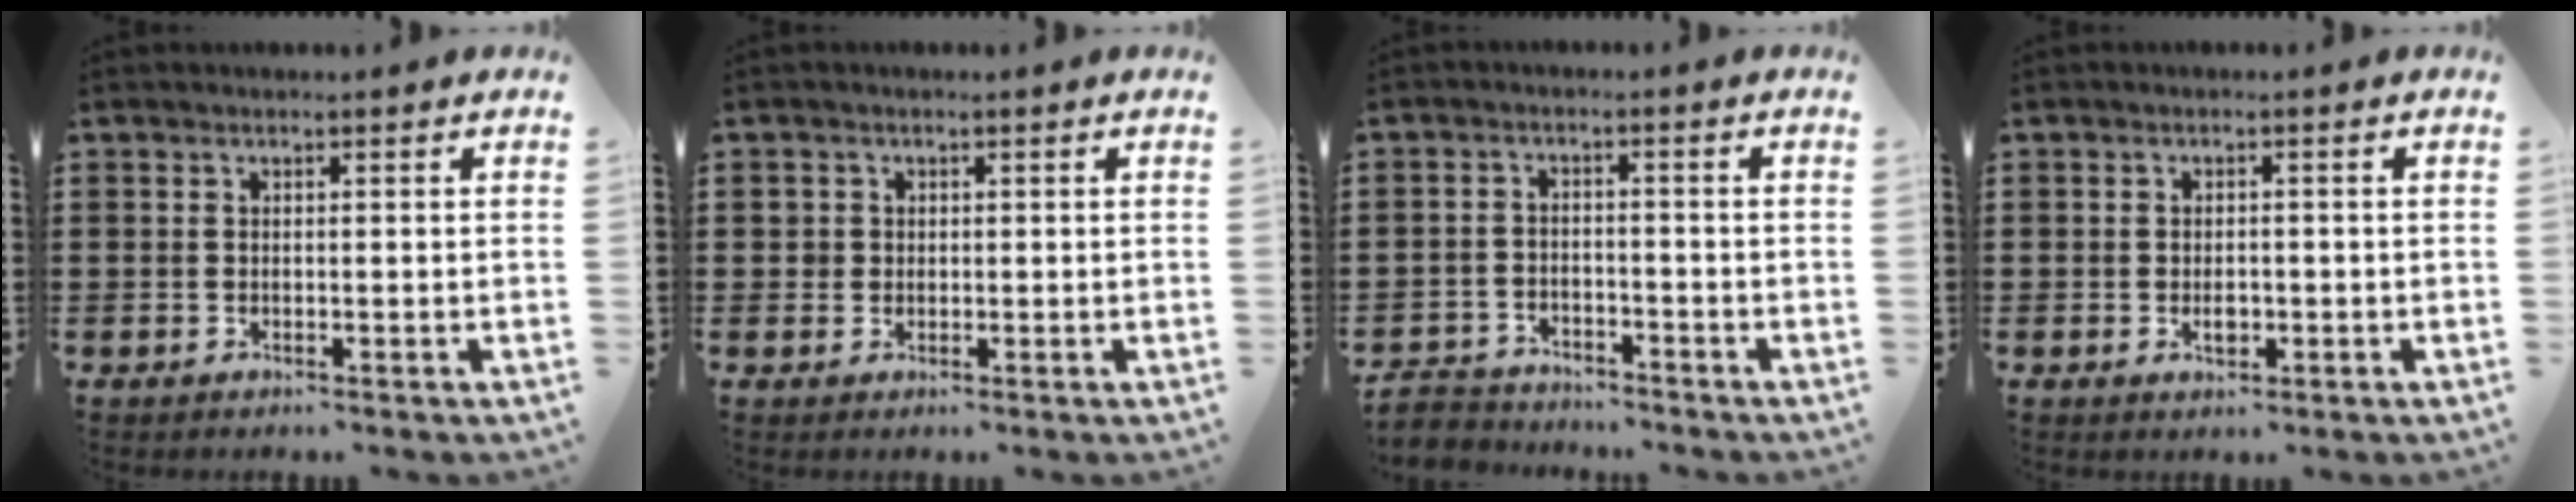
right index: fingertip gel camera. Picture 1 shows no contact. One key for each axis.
{"total": 1.3, "fx": 0.2, "fy": 1.3, "fz": 0.2, "tx": -0.008, "ty": 0.006, "tz": 0.004}
{"total": 3.1, "fx": -3.1, "fy": 0.7, "fz": -0.2, "tx": -0.012, "ty": -0.002, "tz": -0.069}
{"total": 2.2, "fx": -0.5, "fy": 1.1, "fz": 1.8, "tx": -0.034, "ty": -0.001, "tz": -0.008}